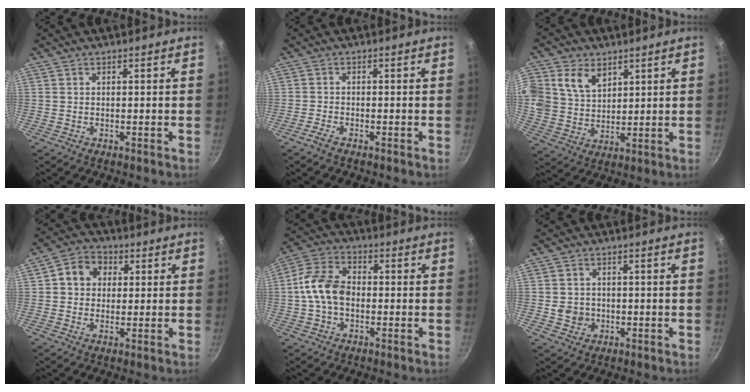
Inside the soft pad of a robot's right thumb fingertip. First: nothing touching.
{"total": 2.1, "force": [-1.6, 0.6, 1.2], "torque": [-0.036, 0.014, -0.037]}
{"total": 10.4, "force": [4.6, 7.8, 5.2], "torque": [-0.089, -0.011, 0.090]}
{"total": 7.6, "force": [1.9, 6.3, 3.7], "torque": [-0.039, 0.006, 0.017]}
{"total": 10.2, "force": [-0.8, 7.1, 7.3], "torque": [-0.125, 0.031, -0.028]}
{"total": 4.1, "force": [-0.6, 3.8, 1.5], "torque": [-0.010, 0.012, -0.005]}